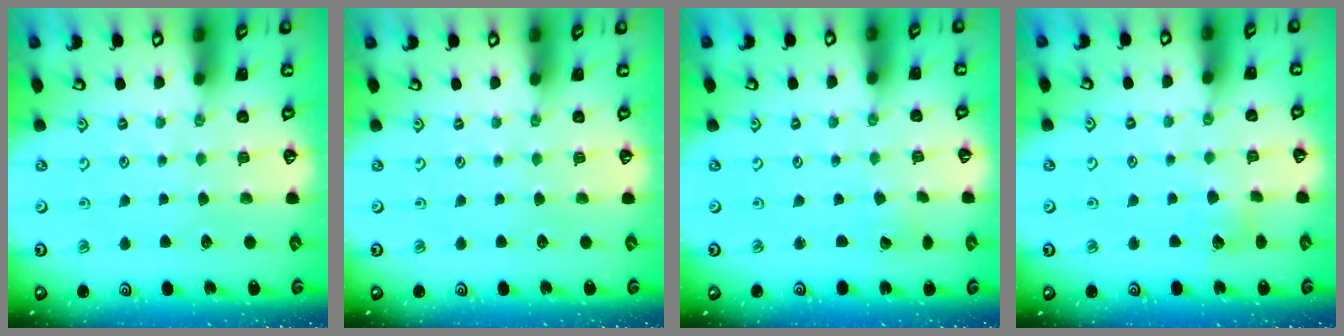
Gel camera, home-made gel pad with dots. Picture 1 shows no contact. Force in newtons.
{"total": 0.0}
{"total": 1.5, "press": 1.5, "slide": 0.2}
{"total": 5.1, "press": 5.1, "slide": 0.6}